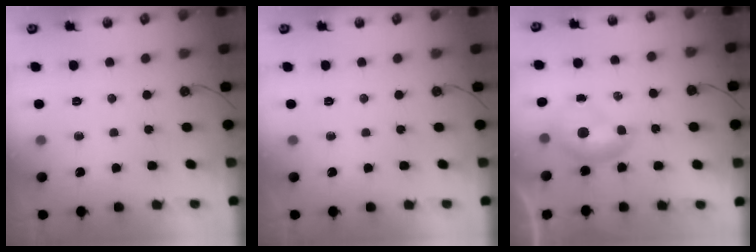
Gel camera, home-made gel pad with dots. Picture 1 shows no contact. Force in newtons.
{"total": 0.0}
{"total": 0.0}